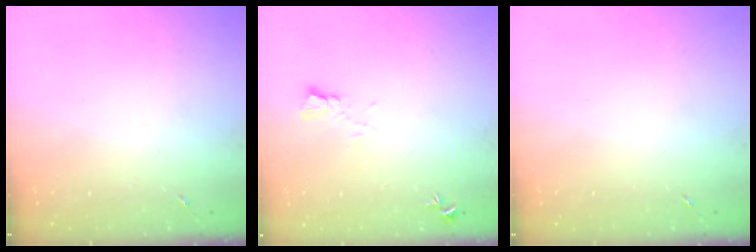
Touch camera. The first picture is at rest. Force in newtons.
{"total": 5.6, "press": 5.5, "slide": 0.6}
{"total": 0.0}